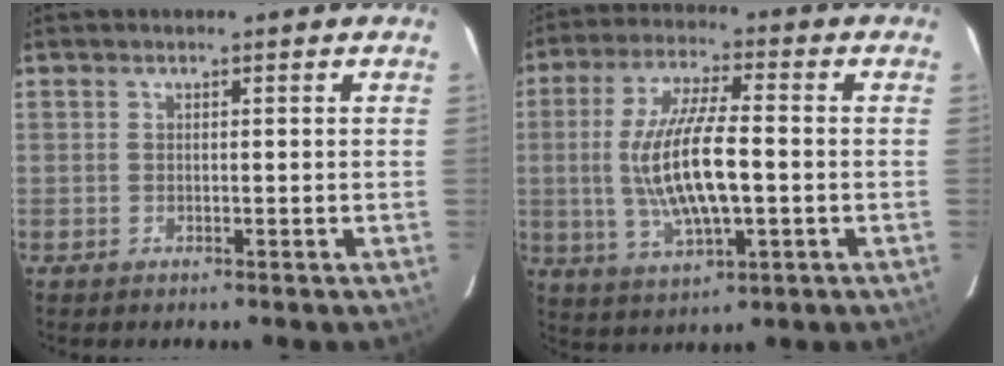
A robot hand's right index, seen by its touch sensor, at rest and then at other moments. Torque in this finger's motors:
{"motor_torque": [1.52, -0.62, 0.81, 0.18]}